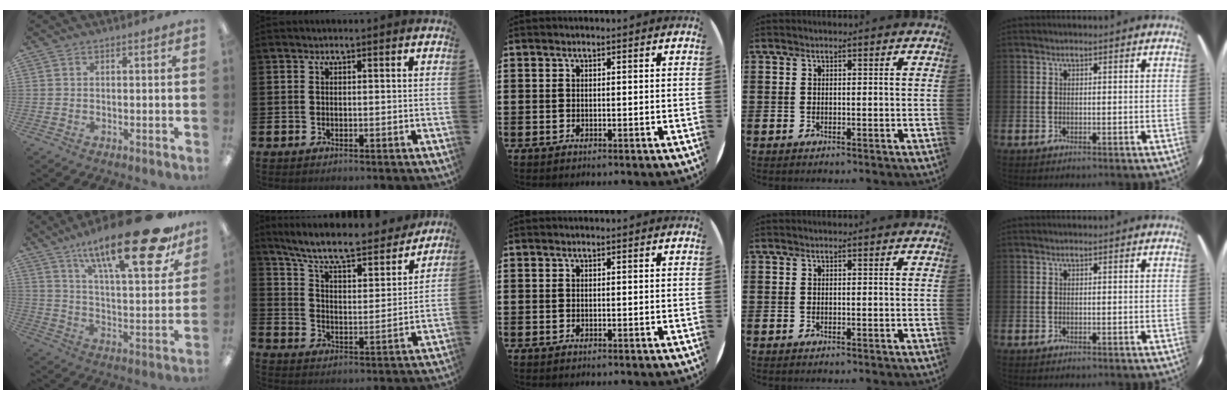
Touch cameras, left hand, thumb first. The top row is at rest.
{"thumb": {"total": 27.2, "force": [17.8, 7.9, 19.1], "torque": [-0.286, -0.110, 0.281]}, "index": {"total": 9.0, "force": [8.0, 1.5, 3.7], "torque": [-0.102, -0.054, 0.134]}}